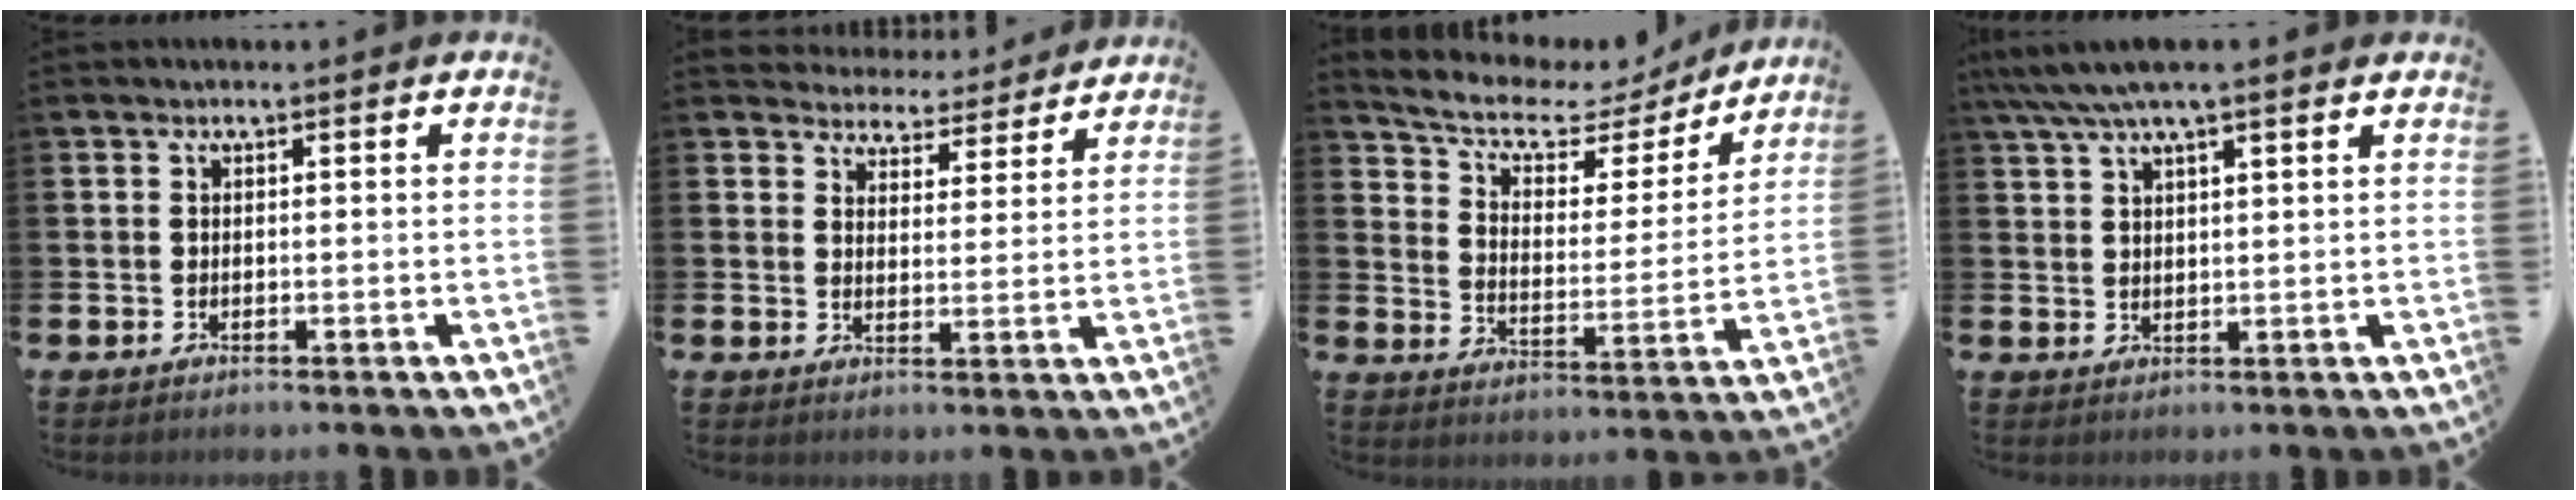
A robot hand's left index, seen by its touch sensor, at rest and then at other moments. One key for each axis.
{"total": 4.4, "fx": 4.3, "fy": 1.0, "fz": -0.4, "tx": 0.002, "ty": -0.041, "tz": 0.072}
{"total": 6.8, "fx": 5.6, "fy": 3.0, "fz": 2.4, "tx": -0.072, "ty": -0.041, "tz": 0.088}
{"total": 5.4, "fx": 4.3, "fy": 1.0, "fz": 3.2, "tx": -0.067, "ty": -0.006, "tz": 0.077}